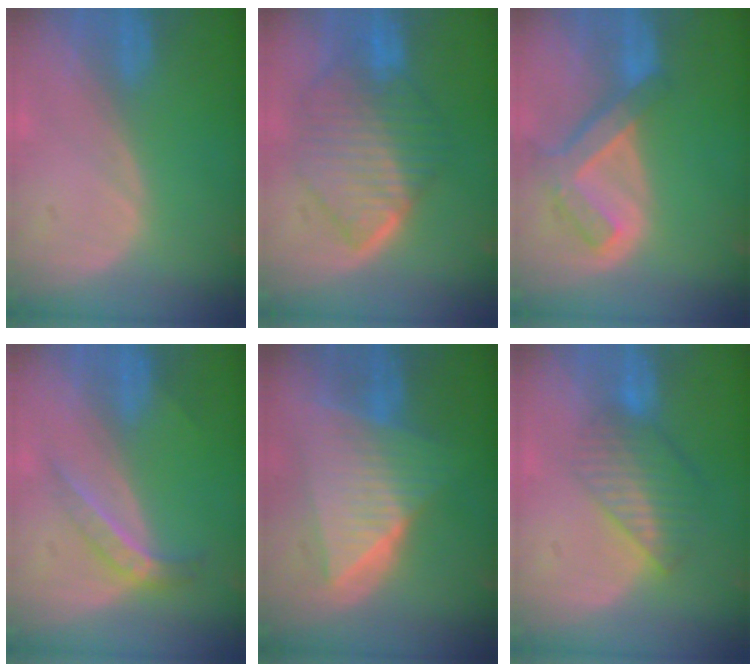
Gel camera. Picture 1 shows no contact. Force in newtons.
{"total": 10.5, "press": 10.4, "slide": 1.0}
{"total": 7.4, "press": 6.4, "slide": 3.7}
{"total": 4.4, "press": 3.9, "slide": 2.1}
{"total": 10.0, "press": 10.0, "slide": 0.7}
{"total": 7.0, "press": 6.0, "slide": 3.5}